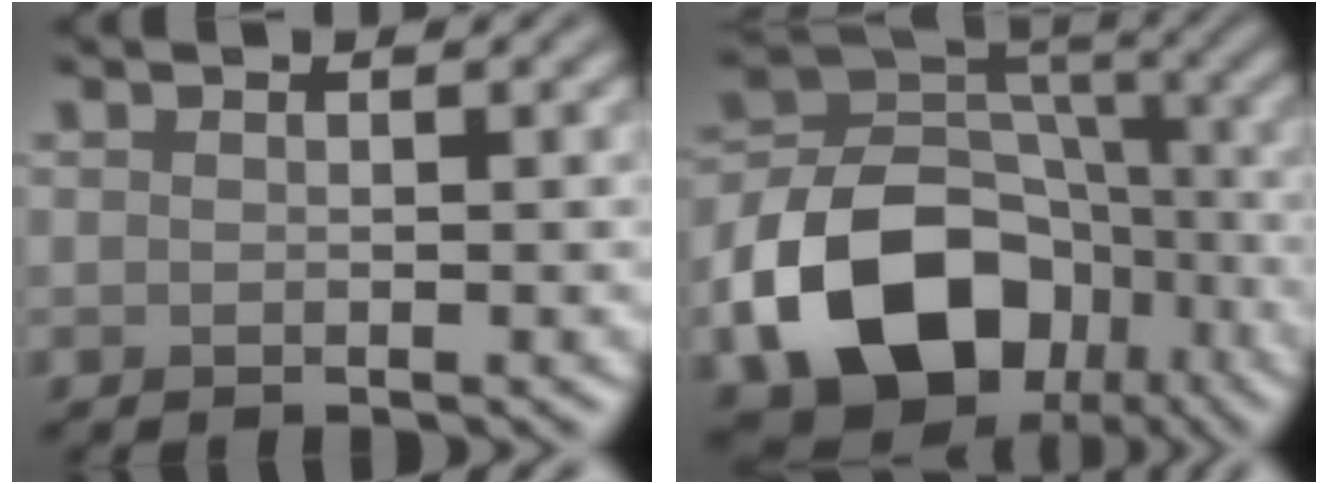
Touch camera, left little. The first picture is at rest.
{"total": 14.0, "force": [-6.1, 10.2, 7.5], "torque": [-0.151, -0.005, -0.108]}